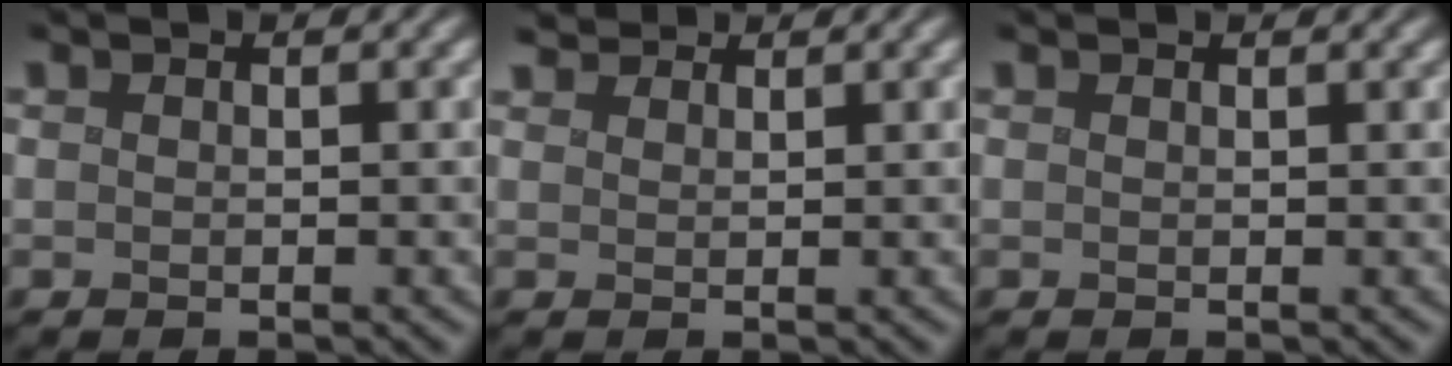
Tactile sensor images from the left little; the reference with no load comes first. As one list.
[{"total": 3.2, "force": [3.0, 1.0, 0.8], "torque": [-0.022, 0.009, 0.043]}, {"total": 0.7, "force": [0.6, 0.2, 0.2], "torque": [-0.001, 0.002, 0.001]}]